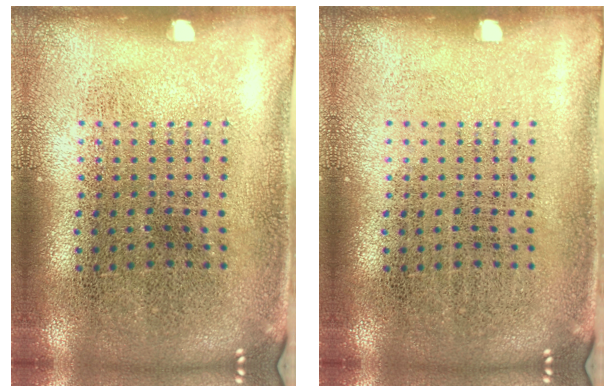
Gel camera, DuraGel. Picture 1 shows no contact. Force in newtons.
{"total": 0.0}